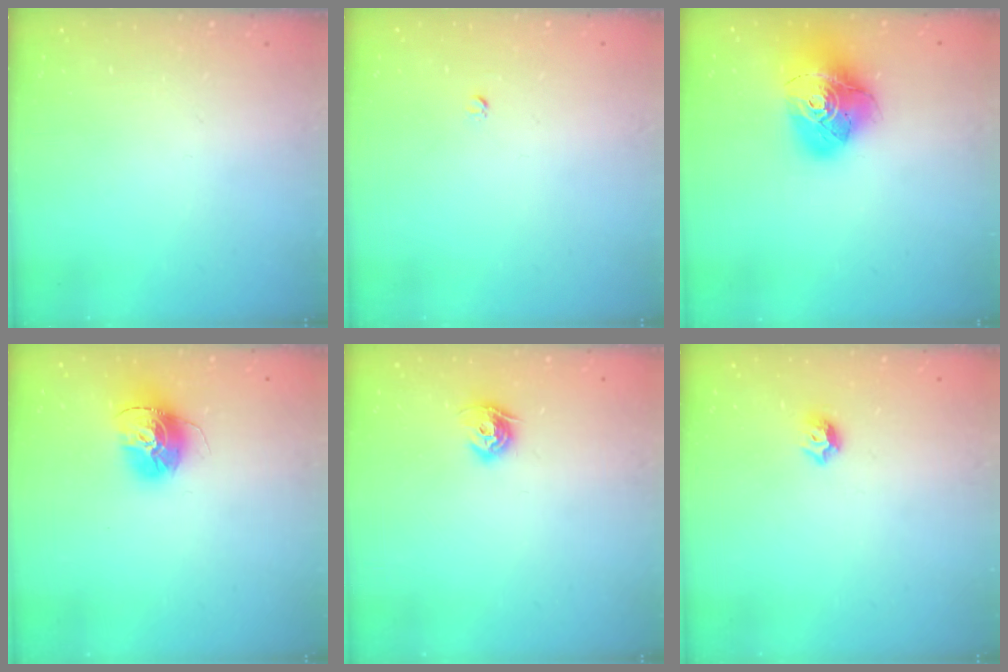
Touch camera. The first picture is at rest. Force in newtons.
{"total": 2.5, "press": 2.5, "slide": 0.2}
{"total": 18.0, "press": 17.9, "slide": 1.9}
{"total": 14.6, "press": 14.6, "slide": 1.5}
{"total": 7.8, "press": 7.8, "slide": 0.4}
{"total": 5.2, "press": 5.1, "slide": 0.9}